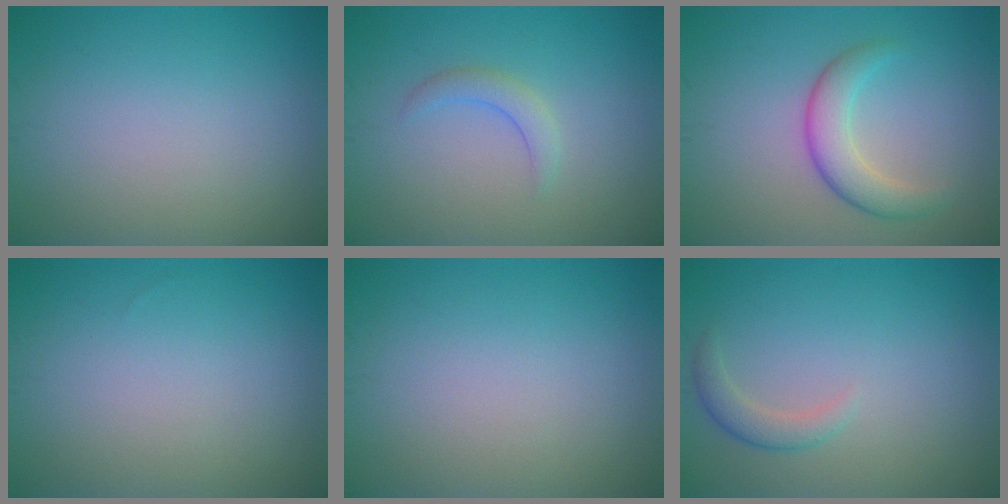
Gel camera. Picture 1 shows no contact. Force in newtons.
{"total": 1.7, "press": 1.7, "slide": 0.2}
{"total": 3.6, "press": 3.6, "slide": 0.1}
{"total": 0.0}
{"total": 0.0}
{"total": 1.8, "press": 1.7, "slide": 0.2}